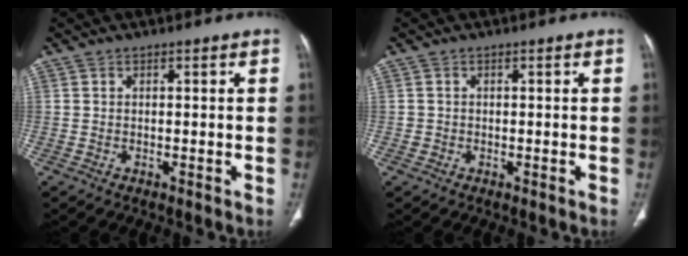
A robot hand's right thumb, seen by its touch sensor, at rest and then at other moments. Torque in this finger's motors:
{"motor_torque": [0.09, -0.14, 0.10, 0.34, -0.01]}